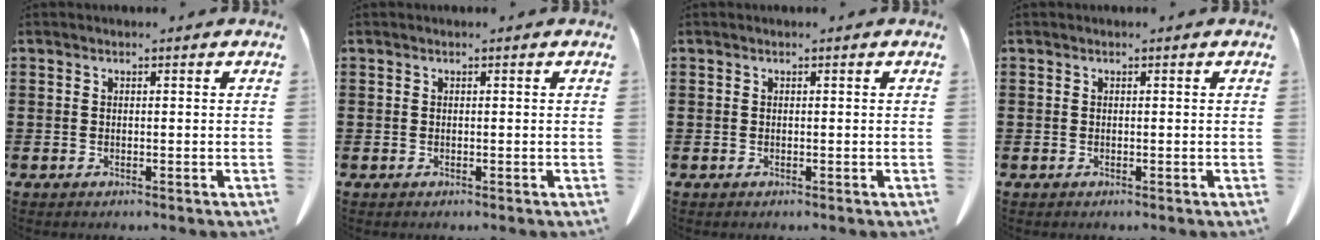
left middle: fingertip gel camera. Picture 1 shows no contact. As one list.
[{"total": 0.0}, {"total": 0.0}, {"total": 0.0}]